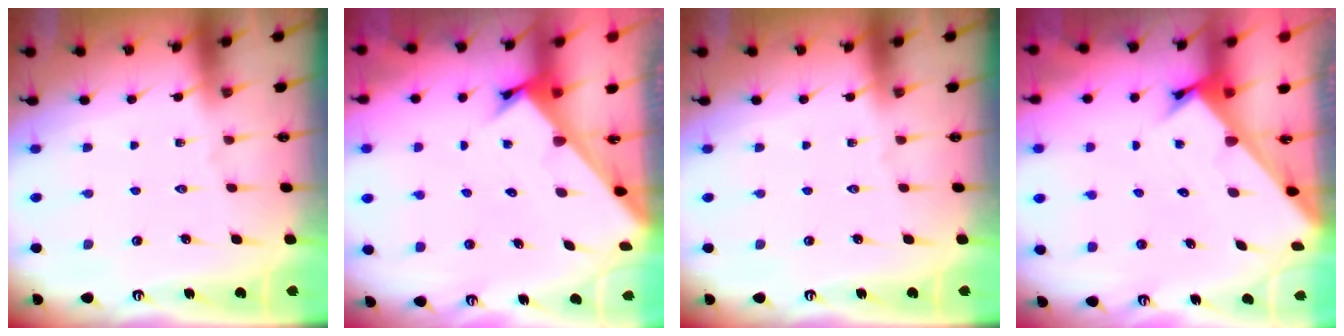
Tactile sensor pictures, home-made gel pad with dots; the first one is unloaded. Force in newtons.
{"total": 2.7, "press": 2.7, "slide": 0.2}
{"total": 0.0}
{"total": 2.7, "press": 2.7, "slide": 0.2}